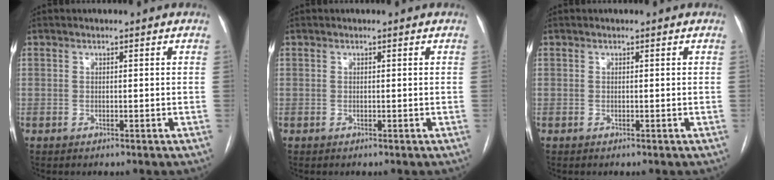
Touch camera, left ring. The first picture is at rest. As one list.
[{"total": 0.0}, {"total": 0.0}]